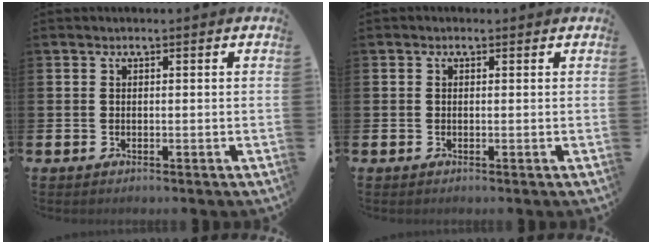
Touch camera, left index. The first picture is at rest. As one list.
[{"total": 0.0}]